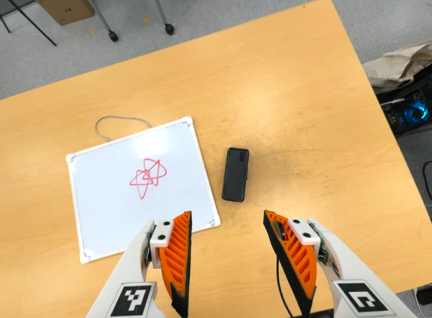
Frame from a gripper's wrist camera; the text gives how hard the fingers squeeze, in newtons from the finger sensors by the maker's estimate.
{"total": 0.0}